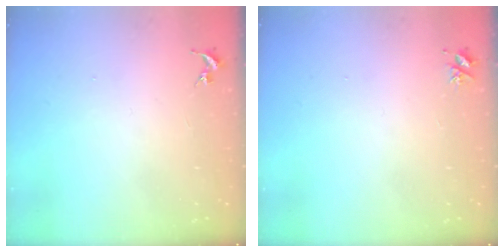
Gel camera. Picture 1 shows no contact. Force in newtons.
{"total": 3.5, "press": 3.4, "slide": 0.5}